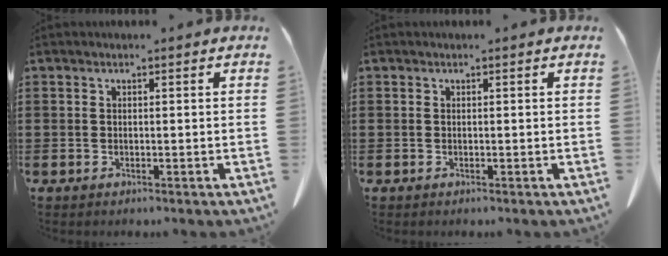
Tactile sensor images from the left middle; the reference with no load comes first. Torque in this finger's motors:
{"motor_torque": [1.06, -1.08, 0.05, 0.01]}